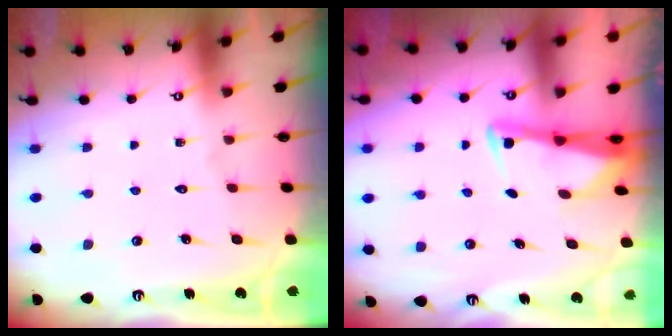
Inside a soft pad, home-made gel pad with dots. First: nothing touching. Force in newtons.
{"total": 2.8, "press": 2.8, "slide": 0.5}